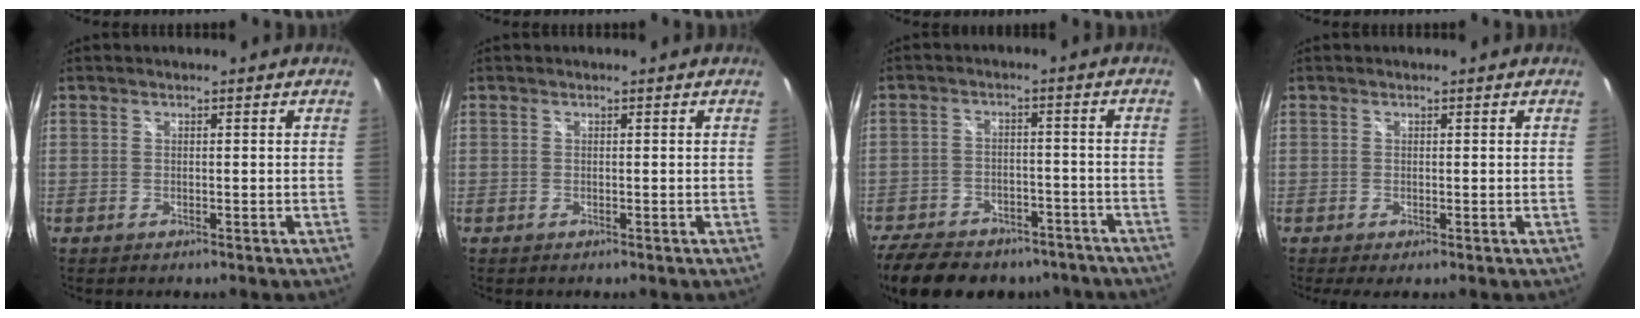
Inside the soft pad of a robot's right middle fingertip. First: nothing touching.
{"total": 0.0}
{"total": 21.3, "force": [-16.6, 9.9, 9.1], "torque": [-0.209, 0.002, -0.227]}
{"total": 0.8, "force": [0.2, -0.1, 0.8], "torque": [-0.016, 0.000, 0.001]}